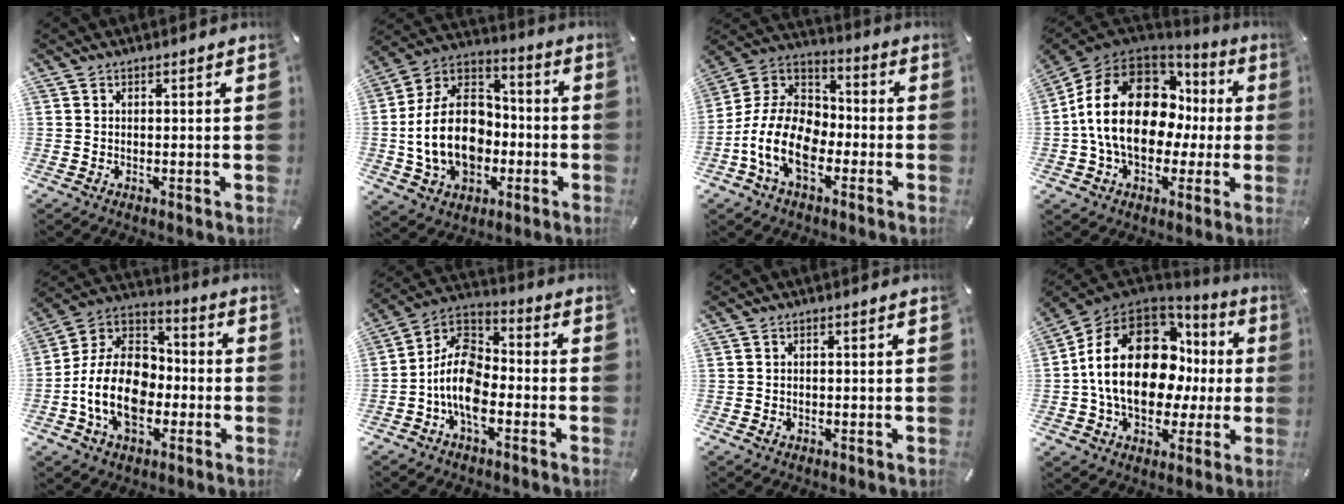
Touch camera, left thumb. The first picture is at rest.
{"total": 19.1, "force": [-3.9, 14.2, 12.2], "torque": [-0.273, 0.020, -0.068]}
{"total": 15.3, "force": [-6.9, 9.9, 9.5], "torque": [-0.217, 0.022, -0.131]}
{"total": 20.6, "force": [1.3, 15.2, 13.9], "torque": [-0.269, 0.001, 0.026]}
{"total": 16.8, "force": [-4.6, 12.2, 10.6], "torque": [-0.237, 0.019, -0.089]}
{"total": 13.0, "force": [-5.8, 7.7, 8.7], "torque": [-0.193, 0.020, -0.116]}
{"total": 1.0, "force": [-0.4, 0.7, 0.4], "torque": [-0.010, 0.002, -0.010]}
{"total": 22.5, "force": [2.4, 15.3, 16.3], "torque": [-0.318, -0.009, 0.047]}